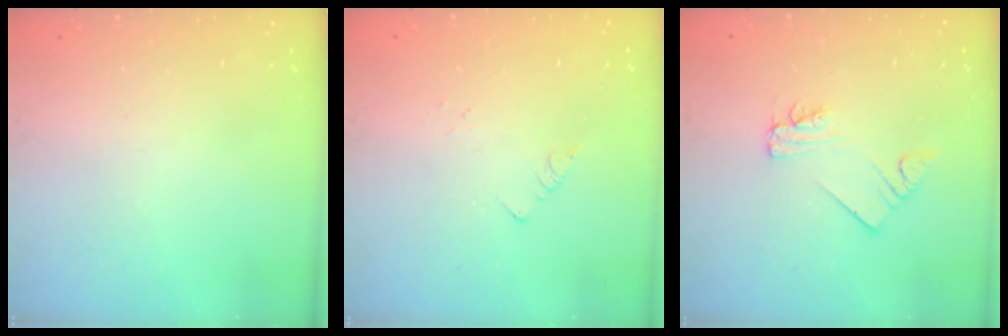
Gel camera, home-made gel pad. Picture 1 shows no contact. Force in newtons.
{"total": 1.3, "press": 1.2, "slide": 0.1}
{"total": 2.2, "press": 2.2, "slide": 0.1}